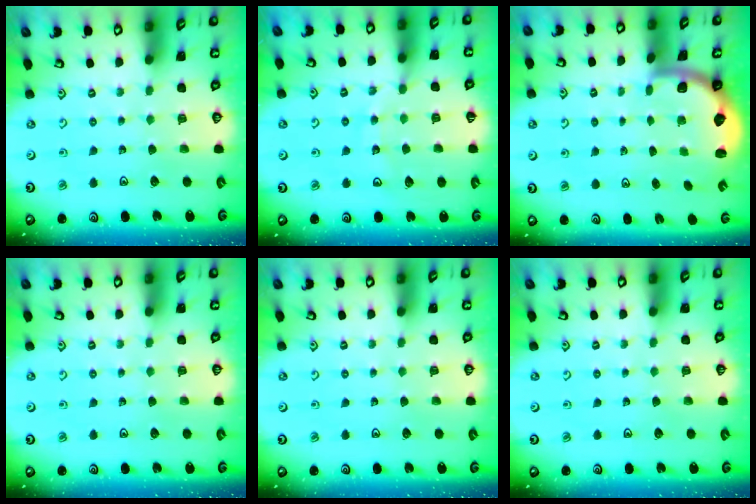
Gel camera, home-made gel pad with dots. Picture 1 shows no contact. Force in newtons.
{"total": 9.6, "press": 9.5, "slide": 1.3}
{"total": 1.9, "press": 1.8, "slide": 0.5}
{"total": 0.0}
{"total": 0.0}
{"total": 0.0}